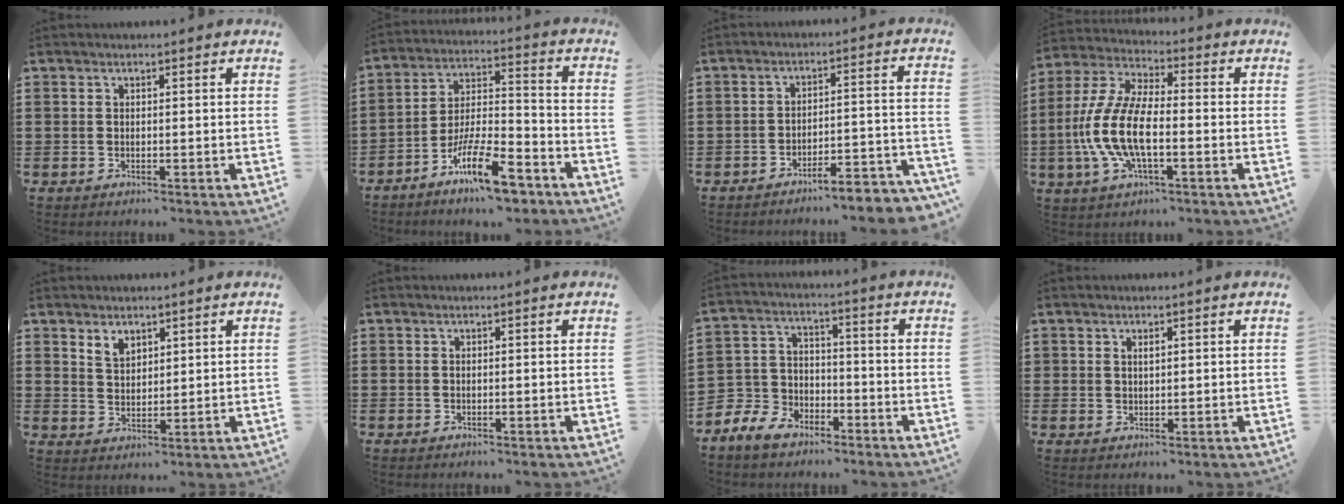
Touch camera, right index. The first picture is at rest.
{"total": 12.9, "force": [-8.8, 3.1, 8.9], "torque": [-0.161, 0.029, -0.161]}
{"total": 4.2, "force": [-4.0, -0.4, 1.2], "torque": [-0.025, -0.015, -0.085]}
{"total": 11.5, "force": [-2.8, 4.5, 10.2], "torque": [-0.247, -0.016, -0.059]}
{"total": 3.0, "force": [2.3, 1.7, 0.6], "torque": [-0.020, 0.005, 0.045]}
{"total": 0.0}
{"total": 6.3, "force": [-5.0, 3.6, 1.3], "torque": [-0.061, 0.008, -0.109]}
{"total": 1.1, "force": [0.6, 0.6, 0.6], "torque": [-0.014, 0.003, 0.012]}